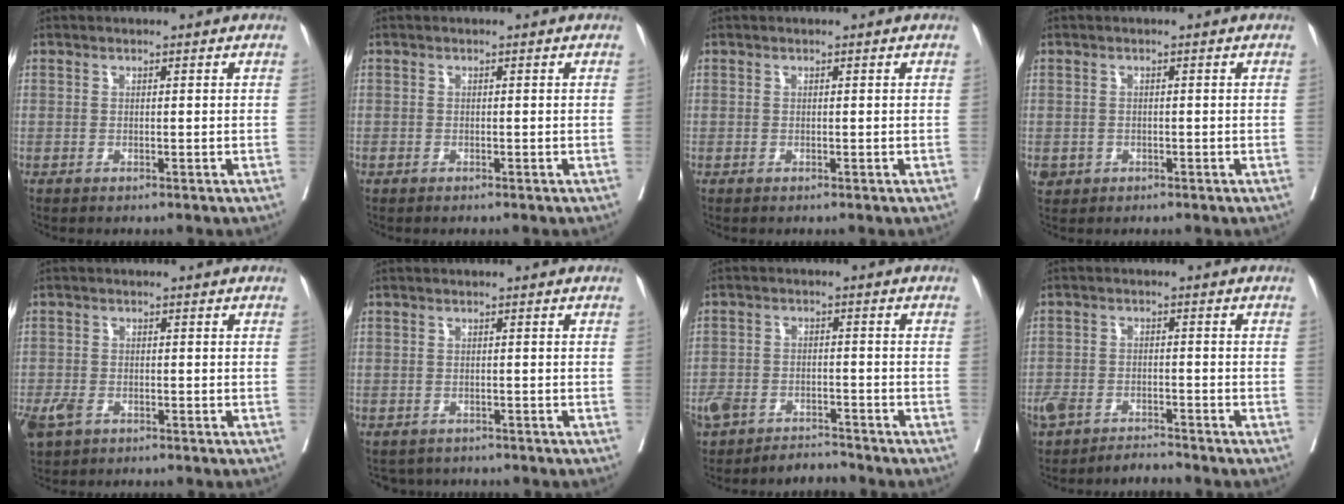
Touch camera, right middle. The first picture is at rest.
{"total": 0.0}
{"total": 0.0}
{"total": 1.8, "force": [-0.6, 1.7, 0.4], "torque": [-0.004, 0.004, -0.004]}
{"total": 4.5, "force": [-2.6, 2.8, 2.4], "torque": [-0.050, -0.006, -0.044]}
{"total": 3.1, "force": [-2.8, 1.3, -0.4], "torque": [0.005, -0.001, -0.042]}
{"total": 6.5, "force": [-5.8, 2.6, 1.3], "torque": [-0.027, 0.007, -0.104]}
{"total": 5.3, "force": [-4.9, 1.6, 1.2], "torque": [-0.025, 0.000, -0.092]}